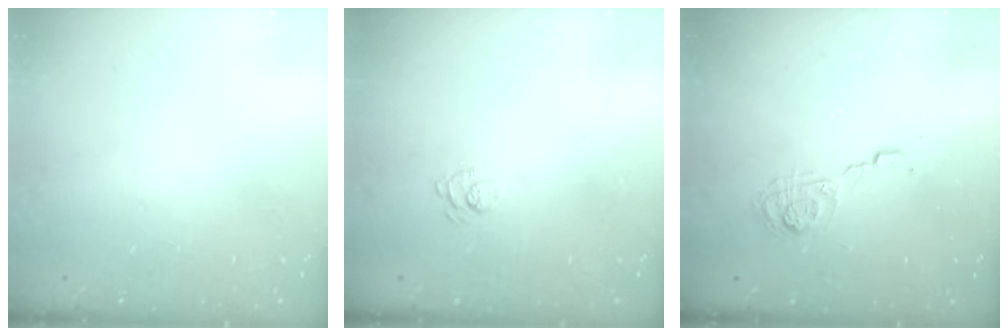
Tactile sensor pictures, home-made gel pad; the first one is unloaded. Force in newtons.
{"total": 2.1, "press": 1.6, "slide": 1.3}
{"total": 6.4, "press": 6.4, "slide": 0.6}